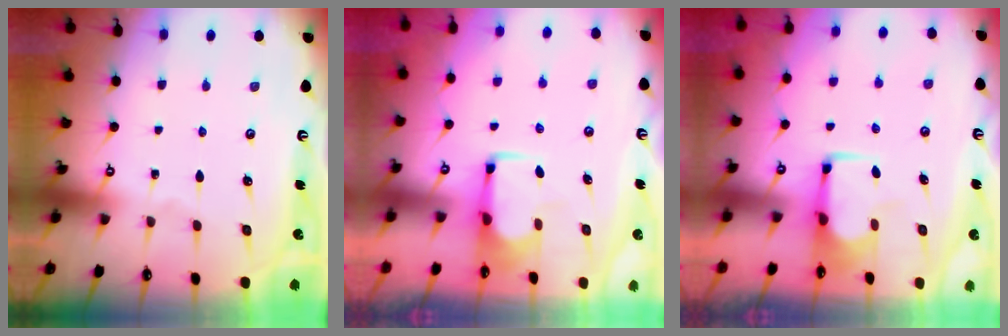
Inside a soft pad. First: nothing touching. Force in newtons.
{"total": 1.7, "press": 1.6, "slide": 0.6}
{"total": 1.8, "press": 1.6, "slide": 0.8}